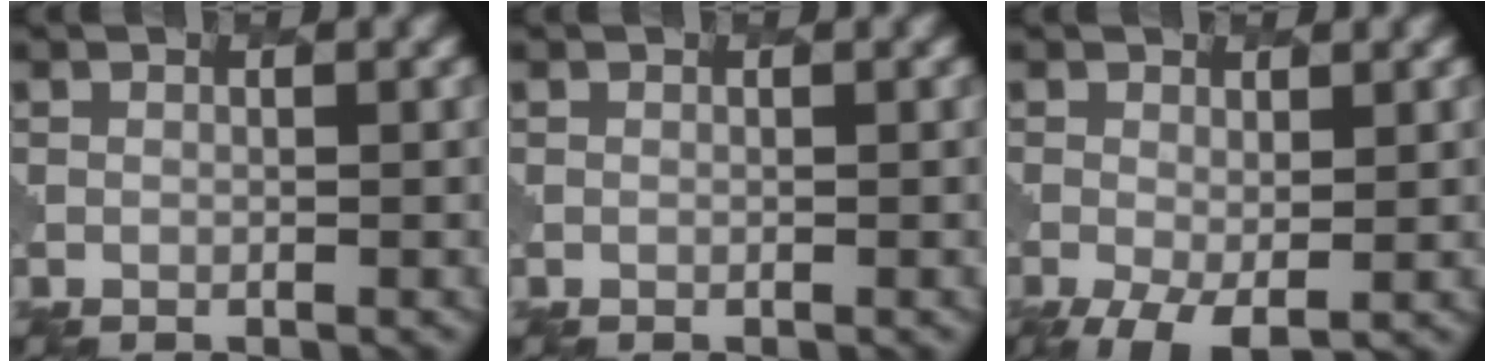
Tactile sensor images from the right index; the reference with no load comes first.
{"total": 0.0}
{"total": 3.6, "force": [-1.1, 1.6, 3.0], "torque": [-0.062, -0.011, -0.017]}